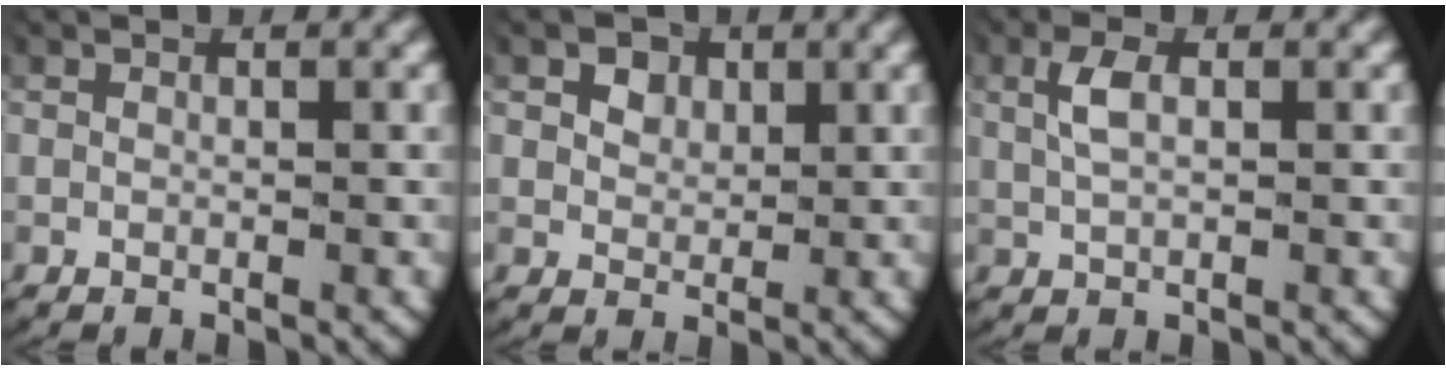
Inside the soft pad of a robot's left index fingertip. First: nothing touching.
{"total": 1.8, "force": [1.1, 1.3, 0.7], "torque": [-0.013, -0.009, 0.026]}
{"total": 2.1, "force": [0.6, 0.8, 1.8], "torque": [-0.049, 0.000, 0.015]}